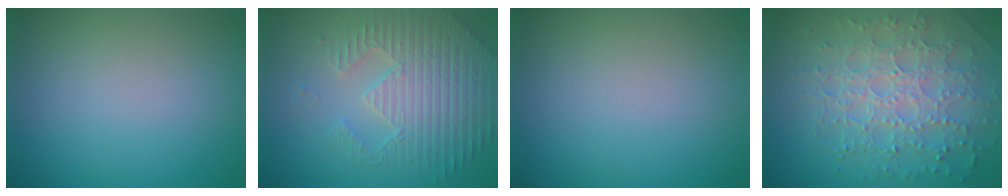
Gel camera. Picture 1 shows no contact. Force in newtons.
{"total": 4.7, "press": 4.4, "slide": 1.6}
{"total": 0.0}
{"total": 7.7, "press": 5.4, "slide": 5.4}